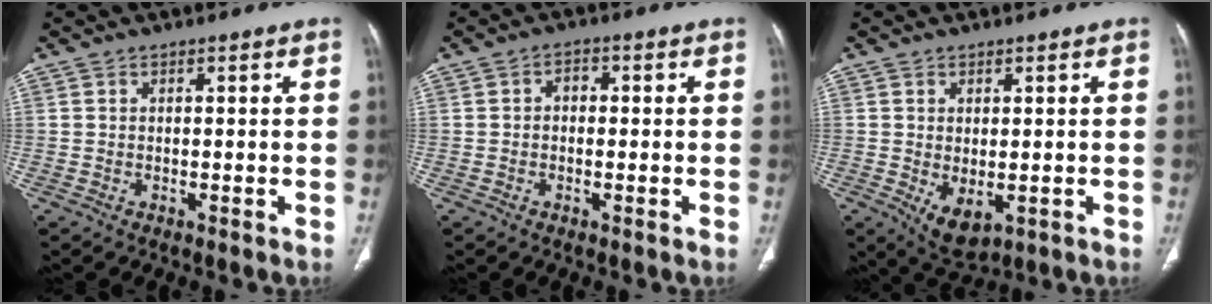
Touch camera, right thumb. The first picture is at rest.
{"total": 2.3, "force": [0.0, 1.7, 1.6], "torque": [-0.017, 0.013, -0.004]}
{"total": 5.7, "force": [-1.2, 3.2, 4.6], "torque": [-0.071, -0.009, 0.000]}